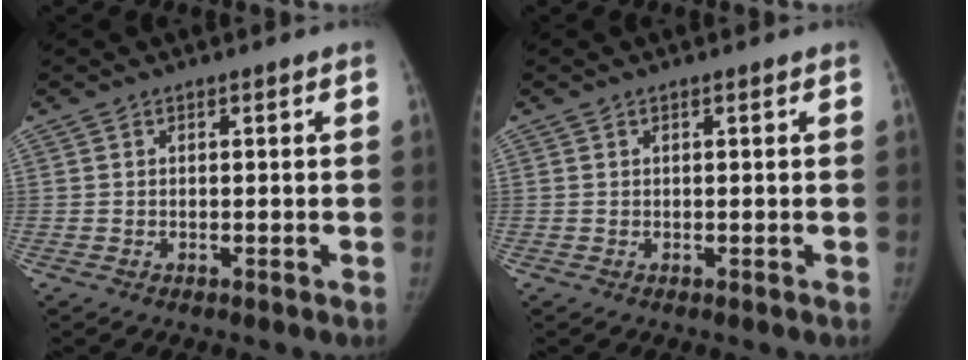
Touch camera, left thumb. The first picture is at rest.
{"total": 0.0}